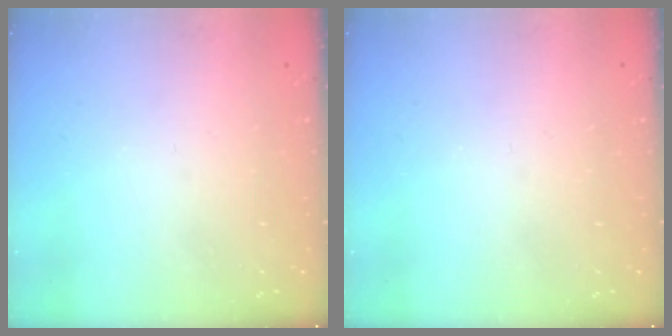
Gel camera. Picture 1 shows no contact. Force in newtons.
{"total": 0.0}